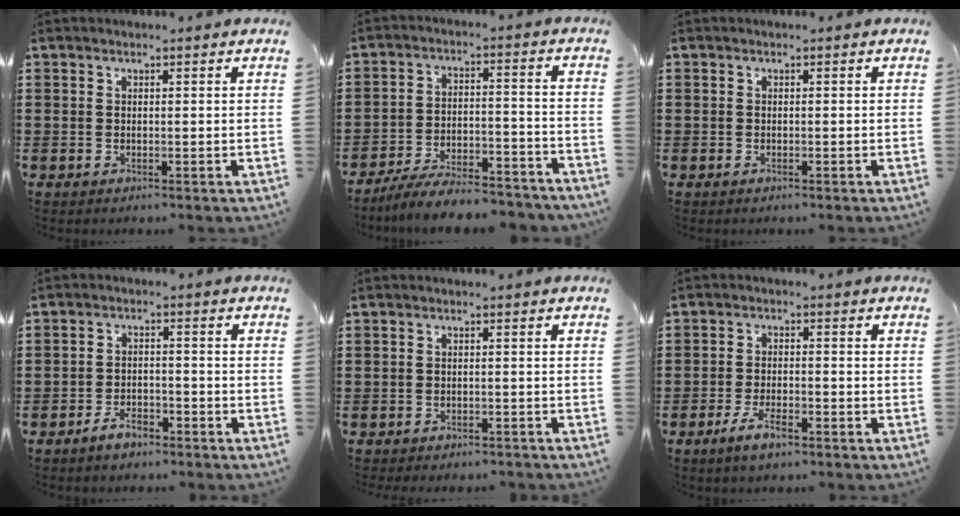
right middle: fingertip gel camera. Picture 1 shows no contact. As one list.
[{"total": 7.9, "force": [-7.4, 0.9, 2.6], "torque": [-0.043, 0.014, -0.142]}, {"total": 0.7, "force": [-0.5, 0.5, 0.0], "torque": [0.000, 0.004, -0.012]}, {"total": 3.7, "force": [-3.2, 1.4, 1.3], "torque": [-0.022, 0.011, -0.061]}, {"total": 1.8, "force": [-1.7, 0.4, -0.2], "torque": [-0.001, 0.003, -0.040]}, {"total": 4.8, "force": [-3.1, 1.7, 3.2], "torque": [-0.065, 0.005, -0.060]}]